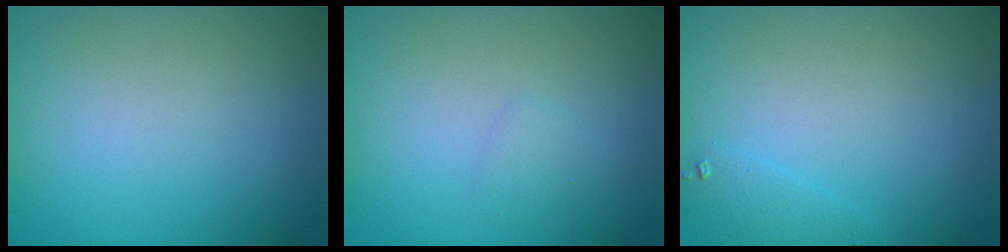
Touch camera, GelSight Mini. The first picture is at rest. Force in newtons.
{"total": 0.8, "press": 0.8, "slide": 0.1}
{"total": 1.1, "press": 1.1, "slide": 0.1}